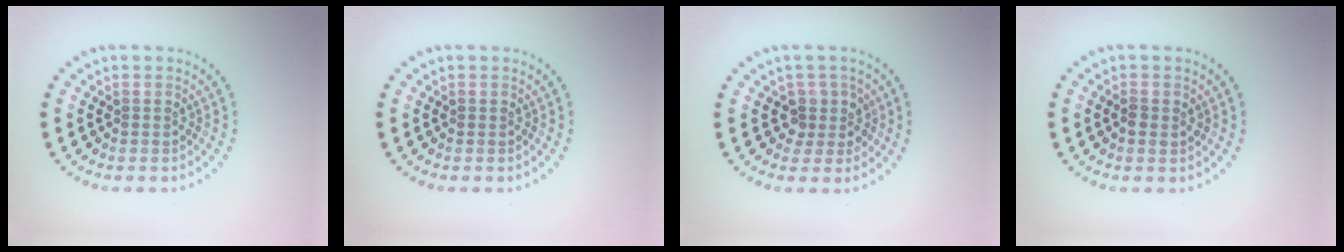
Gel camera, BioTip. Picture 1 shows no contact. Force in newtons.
{"total": 0.0}
{"total": 2.3, "press": 1.8, "slide": 1.4}
{"total": 1.2, "press": 1.2, "slide": 0.1}